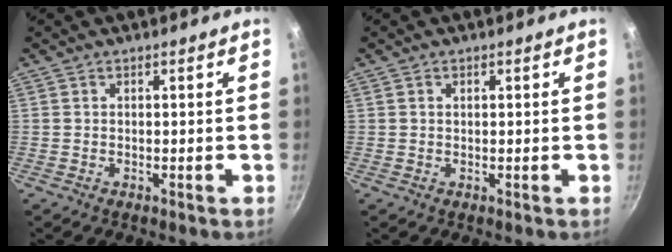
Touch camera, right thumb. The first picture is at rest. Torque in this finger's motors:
{"motor_torque": [0.02, -0.69, -0.40, -0.10, 0.04]}